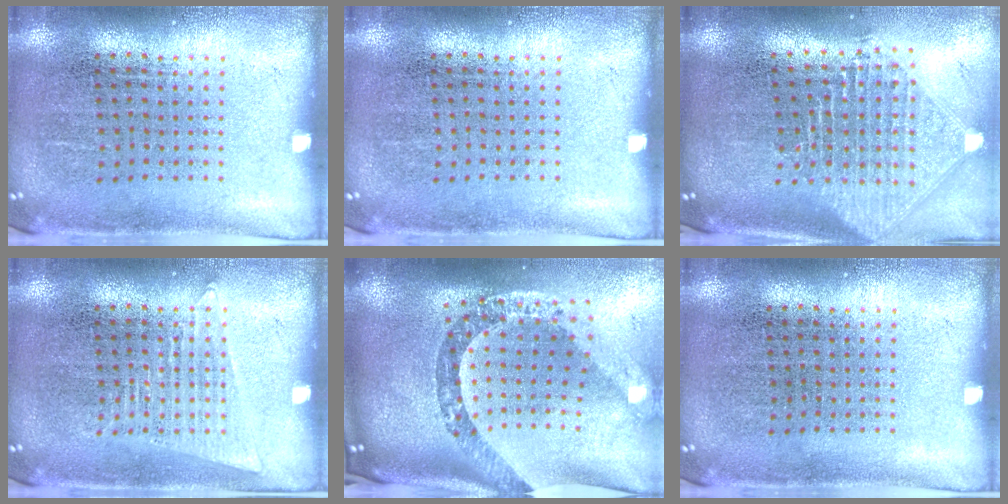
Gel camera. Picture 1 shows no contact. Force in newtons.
{"total": 0.0}
{"total": 2.4, "press": 1.9, "slide": 1.5}
{"total": 1.6, "press": 1.6, "slide": 0.1}
{"total": 3.7, "press": 2.6, "slide": 2.6}
{"total": 0.0}